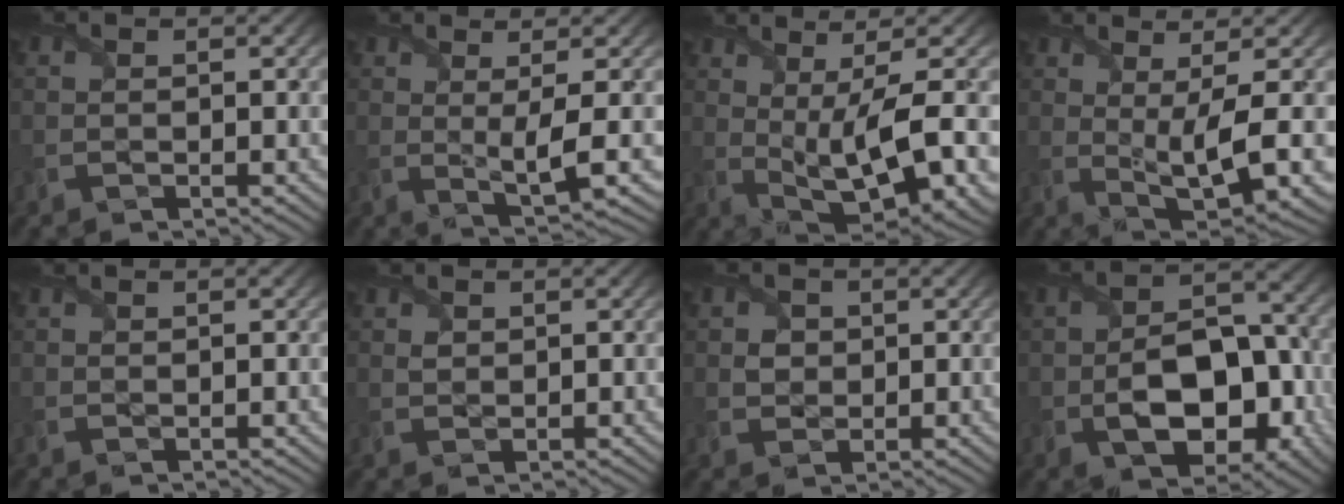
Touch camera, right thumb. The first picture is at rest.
{"total": 4.3, "force": [0.5, 0.5, 4.2], "torque": [-0.087, 0.005, 0.011]}
{"total": 12.4, "force": [0.8, 4.1, 11.6], "torque": [-0.208, 0.002, 0.036]}
{"total": 7.9, "force": [0.7, 2.0, 7.7], "torque": [-0.141, 0.000, 0.018]}
{"total": 0.0}
{"total": 1.1, "force": [0.4, 0.9, 0.5], "torque": [-0.013, -0.003, 0.008]}
{"total": 2.3, "force": [0.3, 2.1, 0.9], "torque": [-0.022, -0.003, 0.001]}
{"total": 11.7, "force": [-3.3, 7.1, 8.6], "torque": [-0.148, -0.022, -0.041]}